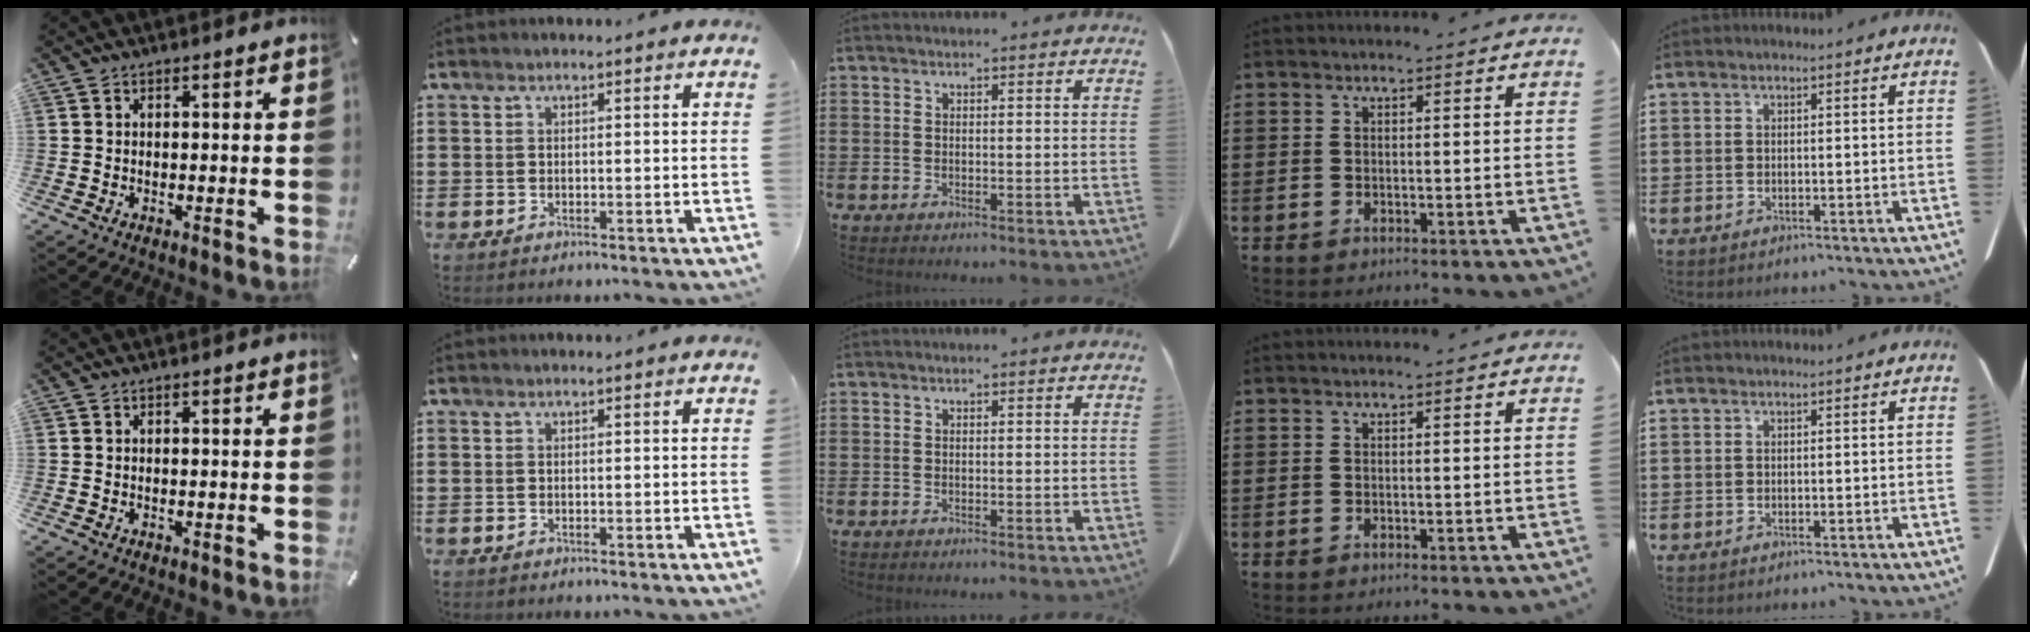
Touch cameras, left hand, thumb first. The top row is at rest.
{}